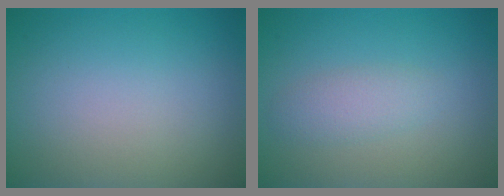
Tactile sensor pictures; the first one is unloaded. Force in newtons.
{"total": 2.0, "press": 2.0, "slide": 0.1}